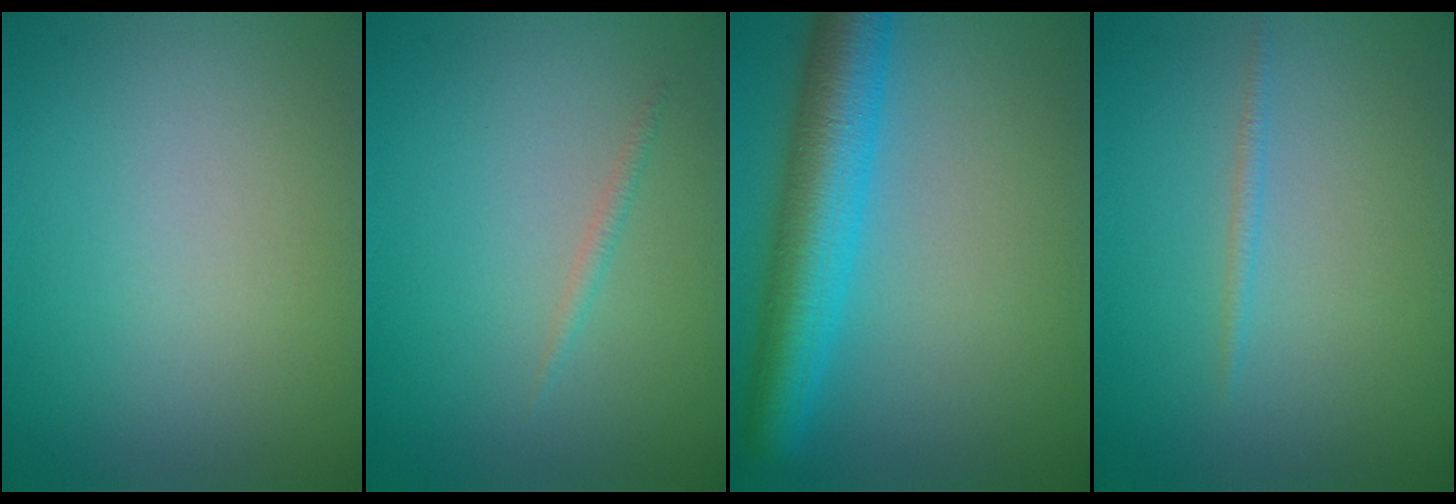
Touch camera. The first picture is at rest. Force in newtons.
{"total": 0.7, "press": 0.7, "slide": 0.1}
{"total": 7.7, "press": 7.7, "slide": 0.3}
{"total": 0.8, "press": 0.8, "slide": 0.0}